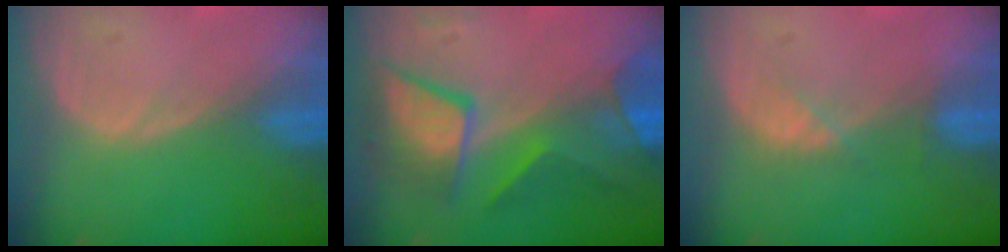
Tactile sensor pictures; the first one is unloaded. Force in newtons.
{"total": 8.6, "press": 8.5, "slide": 0.4}
{"total": 2.3, "press": 2.2, "slide": 0.7}